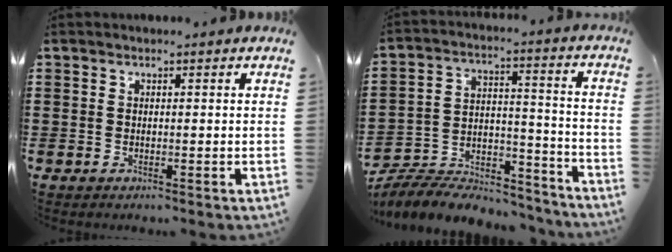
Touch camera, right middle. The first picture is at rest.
{"total": 7.1, "force": [-6.8, 1.8, 1.0], "torque": [-0.020, 0.011, -0.136]}